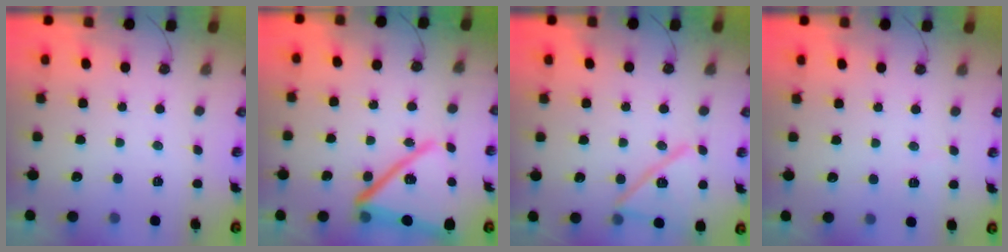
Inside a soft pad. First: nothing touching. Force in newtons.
{"total": 19.7, "press": 19.5, "slide": 3.0}
{"total": 15.3, "press": 15.3, "slide": 0.3}
{"total": 4.0, "press": 3.1, "slide": 2.6}